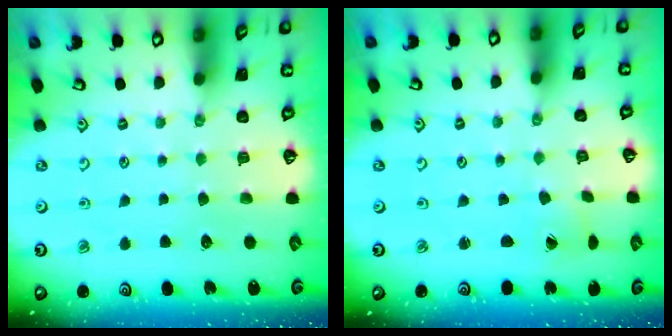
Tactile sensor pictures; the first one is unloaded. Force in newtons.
{"total": 0.5, "press": 0.5, "slide": 0.1}